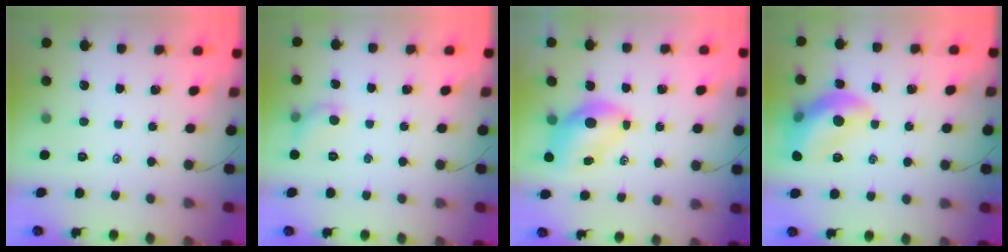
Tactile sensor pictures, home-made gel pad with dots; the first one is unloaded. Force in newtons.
{"total": 5.6, "press": 5.4, "slide": 1.5}
{"total": 7.5, "press": 7.3, "slide": 2.0}
{"total": 15.8, "press": 15.6, "slide": 2.2}